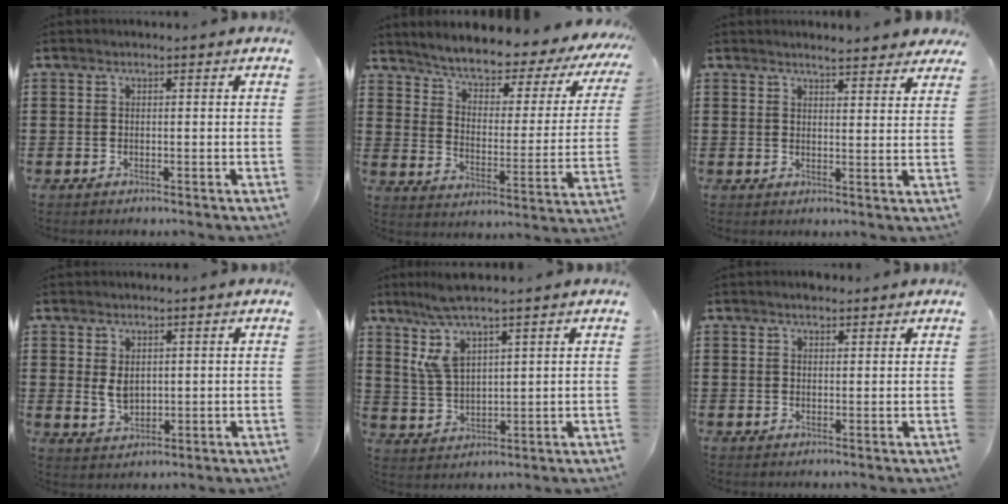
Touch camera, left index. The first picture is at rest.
{"total": 4.2, "force": [3.7, 0.8, 1.8], "torque": [-0.059, -0.038, 0.052]}
{"total": 3.4, "force": [3.3, -0.1, 0.7], "torque": [-0.016, -0.011, 0.059]}
{"total": 3.3, "force": [0.9, 2.2, 2.3], "torque": [-0.042, 0.003, 0.014]}
{"total": 7.1, "force": [4.5, 1.7, 5.2], "torque": [-0.119, -0.007, 0.078]}
{"total": 1.5, "force": [1.3, 0.5, 0.5], "torque": [-0.011, 0.002, 0.024]}